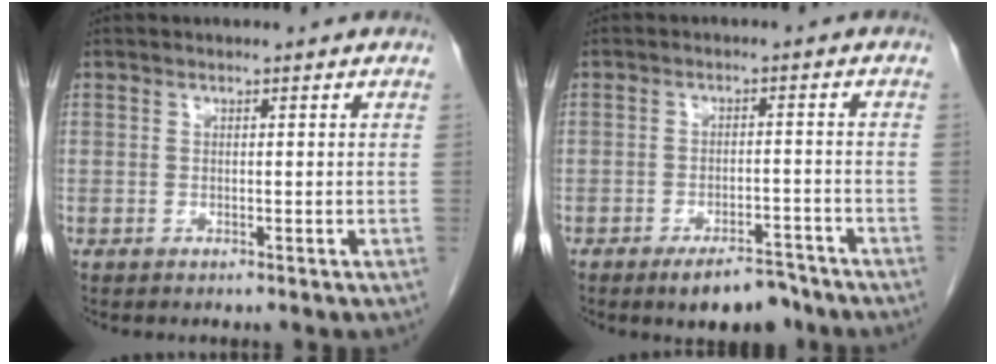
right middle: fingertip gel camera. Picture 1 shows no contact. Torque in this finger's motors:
{"motor_torque": [1.18, -0.96, 0.46, 0.07]}